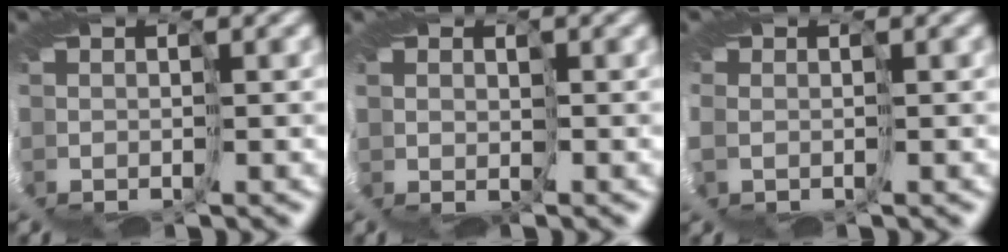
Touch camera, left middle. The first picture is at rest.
{"total": 1.4, "force": [1.0, 1.0, -0.1], "torque": [-0.011, 0.004, 0.013]}
{"total": 2.2, "force": [0.1, 1.9, 1.2], "torque": [-0.061, 0.004, 0.011]}